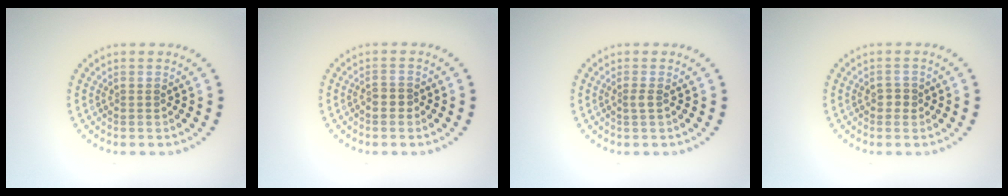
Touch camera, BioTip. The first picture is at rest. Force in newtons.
{"total": 1.3, "press": 1.2, "slide": 0.5}
{"total": 0.8, "press": 0.5, "slide": 0.6}
{"total": 1.1, "press": 1.0, "slide": 0.4}